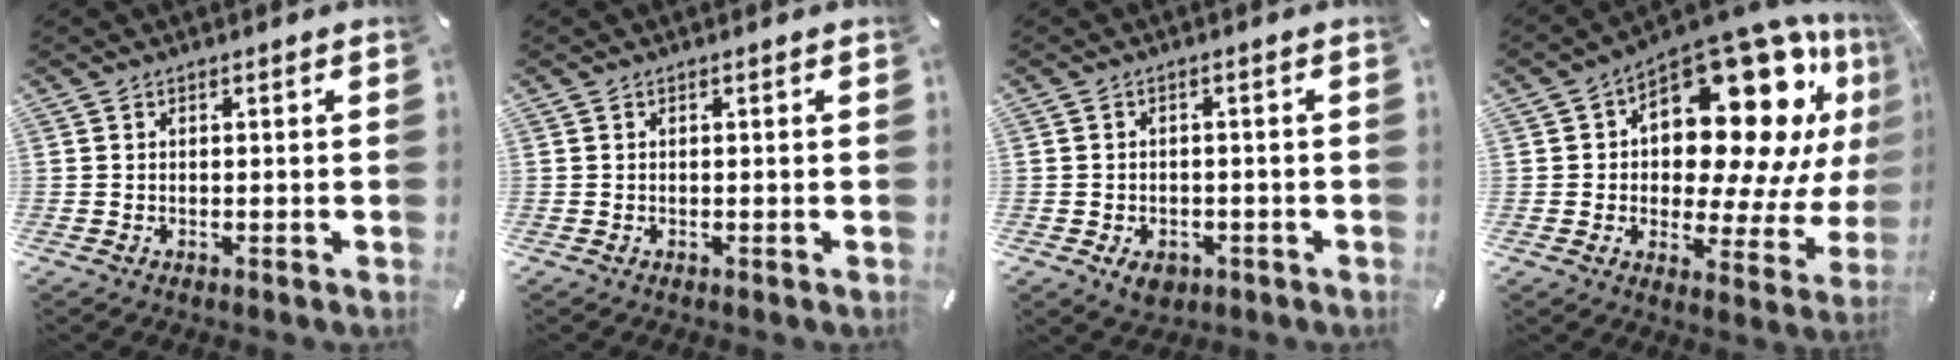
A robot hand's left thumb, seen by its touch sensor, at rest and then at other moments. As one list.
[{"total": 0.0}, {"total": 4.0, "force": [-1.8, 2.9, 2.1], "torque": [-0.047, 0.003, -0.033]}, {"total": 24.0, "force": [11.3, 11.7, 17.6], "torque": [-0.240, -0.102, 0.188]}]